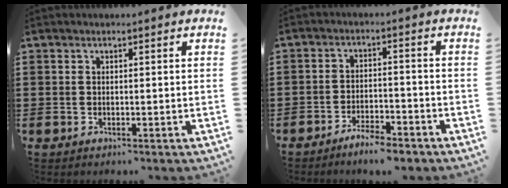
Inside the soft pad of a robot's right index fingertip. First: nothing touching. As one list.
[{"total": 4.3, "force": [-4.1, 0.1, 1.2], "torque": [-0.023, 0.003, -0.079]}]